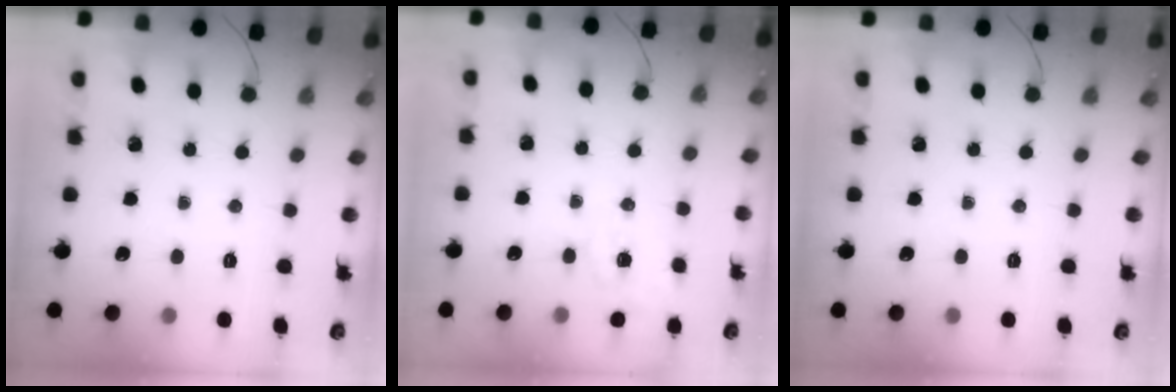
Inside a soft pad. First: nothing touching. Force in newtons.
{"total": 2.5, "press": 1.8, "slide": 1.7}
{"total": 0.0}